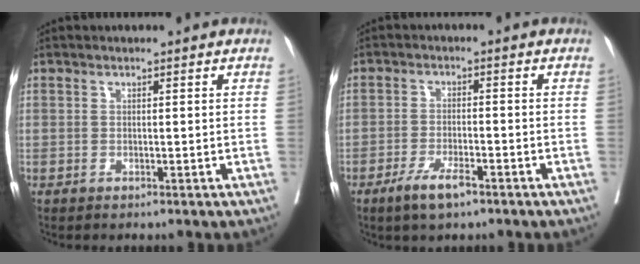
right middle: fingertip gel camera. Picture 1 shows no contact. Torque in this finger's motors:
{"motor_torque": [0.10, -0.19, 0.33, 0.08]}